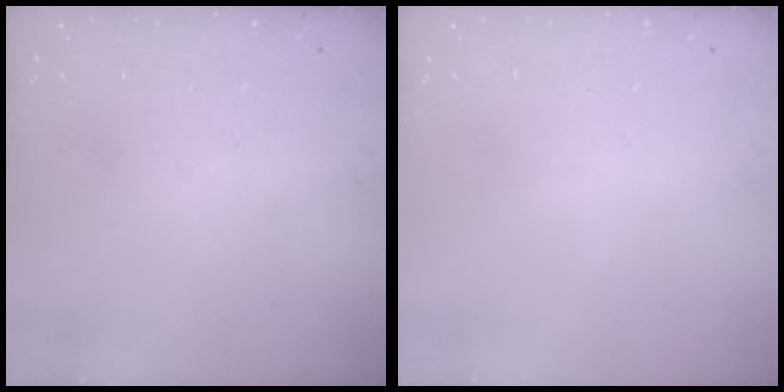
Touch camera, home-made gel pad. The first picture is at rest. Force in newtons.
{"total": 0.0}